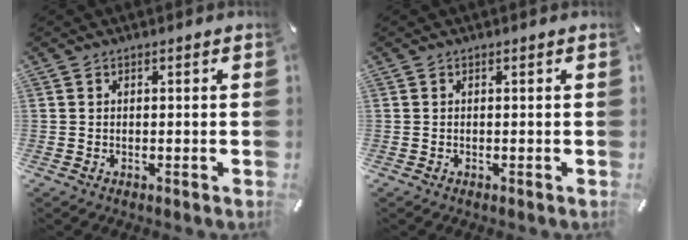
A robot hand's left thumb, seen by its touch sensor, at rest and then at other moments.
{"total": 0.0}